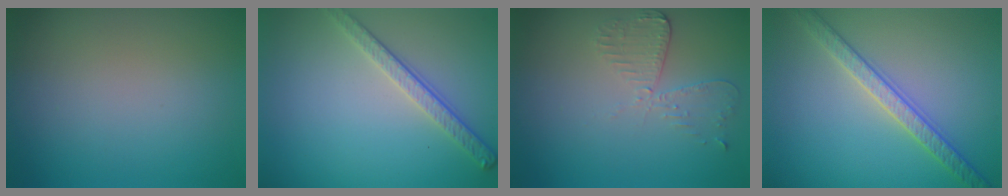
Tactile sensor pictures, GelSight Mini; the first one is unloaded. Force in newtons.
{"total": 2.8, "press": 2.5, "slide": 1.2}
{"total": 2.7, "press": 2.4, "slide": 1.2}
{"total": 3.3, "press": 3.3, "slide": 0.3}